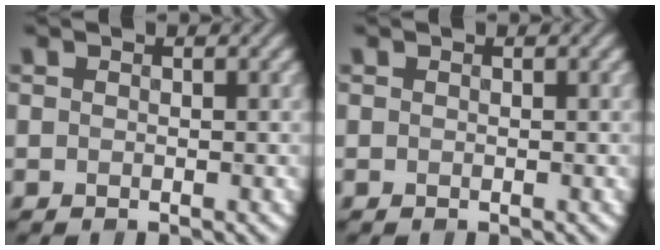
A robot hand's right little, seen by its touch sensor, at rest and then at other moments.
{"total": 0.0}